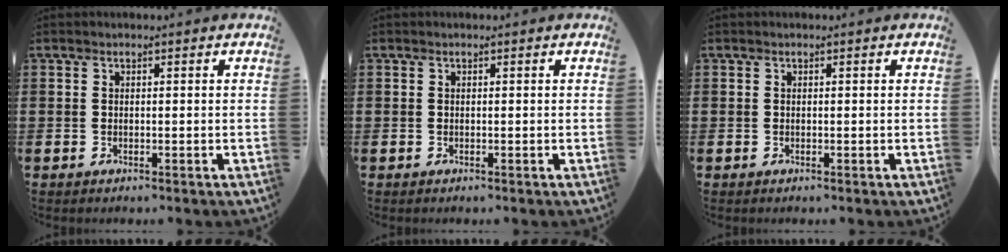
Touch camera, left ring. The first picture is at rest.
{"total": 0.0}
{"total": 0.0}